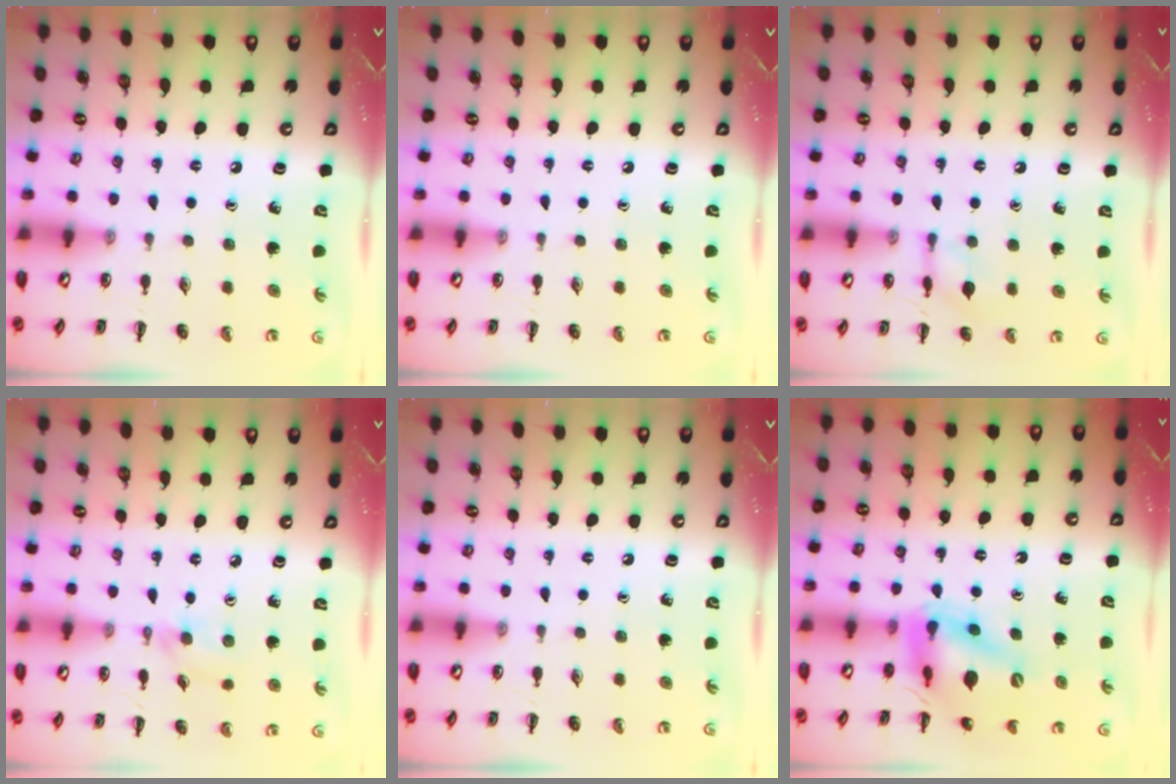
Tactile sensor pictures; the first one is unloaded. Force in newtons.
{"total": 0.0}
{"total": 7.3, "press": 7.2, "slide": 0.7}
{"total": 3.5, "press": 3.2, "slide": 1.4}
{"total": 0.0}
{"total": 13.8, "press": 13.3, "slide": 3.7}